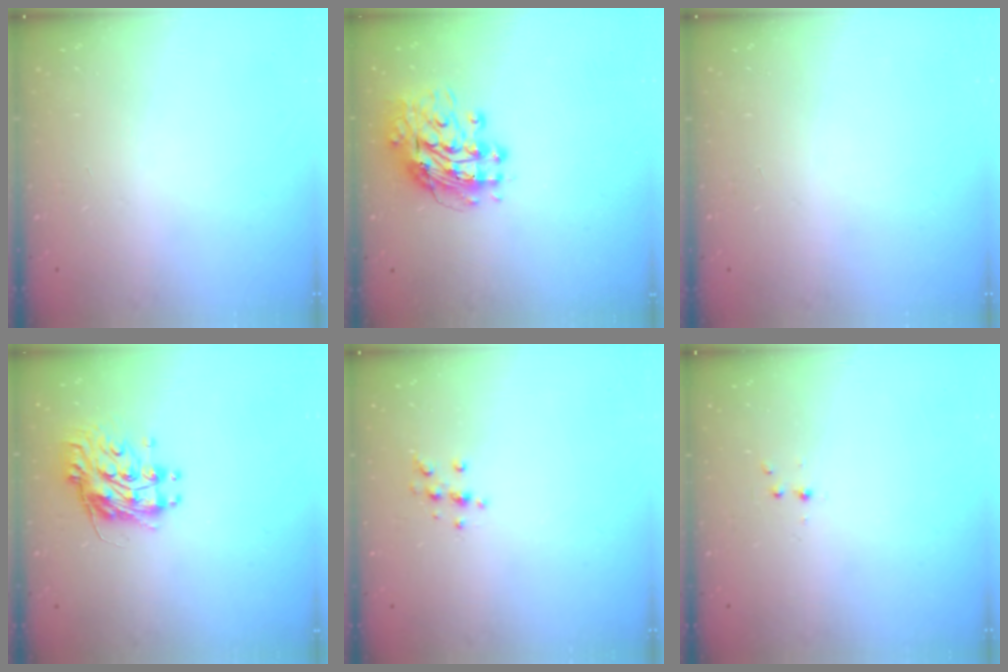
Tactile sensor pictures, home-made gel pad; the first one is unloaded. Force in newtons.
{"total": 13.4, "press": 13.3, "slide": 1.3}
{"total": 0.0}
{"total": 10.7, "press": 10.6, "slide": 0.7}
{"total": 5.0, "press": 5.0, "slide": 0.6}
{"total": 2.8, "press": 2.4, "slide": 1.5}